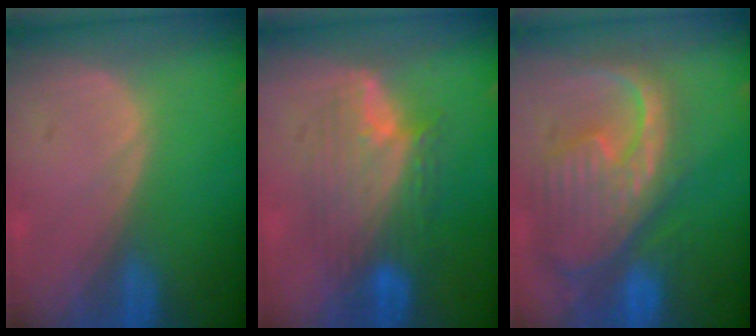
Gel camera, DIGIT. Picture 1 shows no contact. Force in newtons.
{"total": 7.7, "press": 7.6, "slide": 0.7}
{"total": 12.5, "press": 10.7, "slide": 6.5}